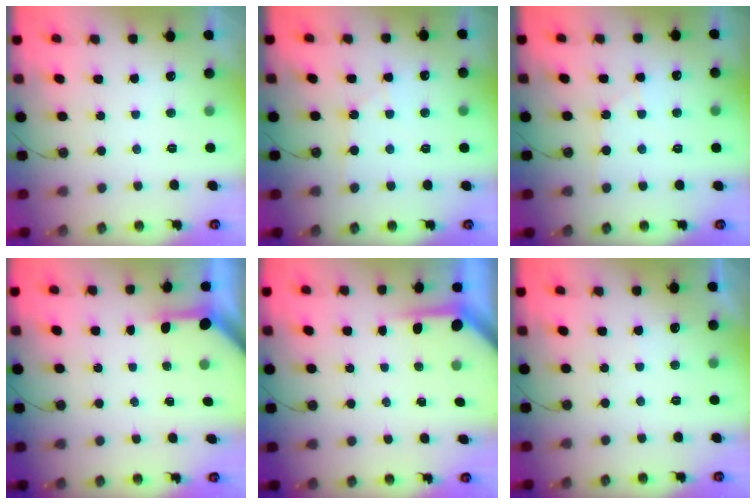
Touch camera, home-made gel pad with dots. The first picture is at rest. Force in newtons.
{"total": 6.1, "press": 6.0, "slide": 0.9}
{"total": 6.1, "press": 6.0, "slide": 0.9}
{"total": 3.4, "press": 3.3, "slide": 0.4}
{"total": 3.9, "press": 3.9, "slide": 0.4}
{"total": 2.0, "press": 2.0, "slide": 0.4}